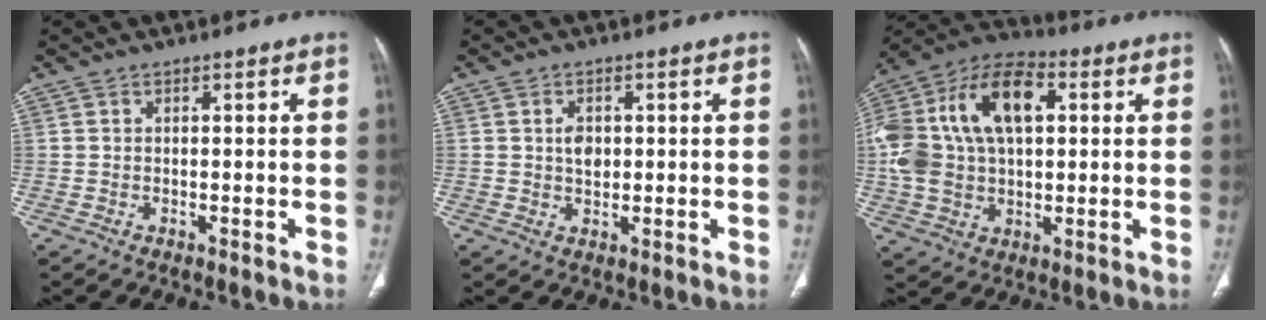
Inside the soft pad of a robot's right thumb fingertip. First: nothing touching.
{"total": 3.2, "force": [0.5, 2.3, 2.2], "torque": [-0.025, -0.001, 0.009]}
{"total": 22.4, "force": [4.3, 13.5, 17.4], "torque": [-0.333, 0.025, 0.067]}